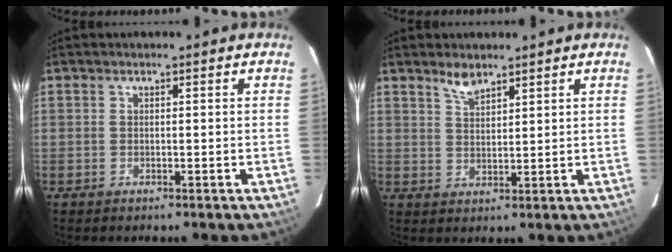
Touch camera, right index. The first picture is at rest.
{"total": 3.6, "force": [3.0, 1.0, 1.7], "torque": [-0.029, 0.003, 0.057]}